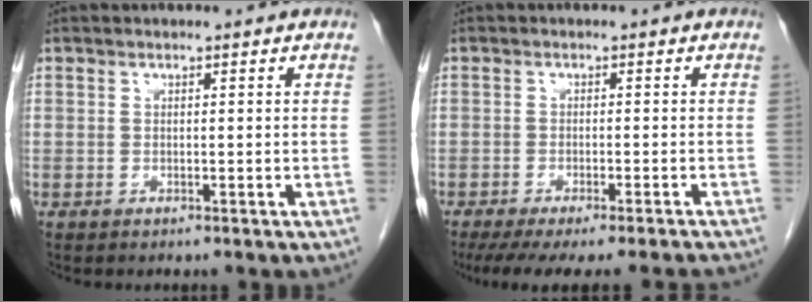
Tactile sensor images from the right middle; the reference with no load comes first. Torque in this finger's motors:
{"motor_torque": [0.74, -0.72, 0.11, 0.07]}